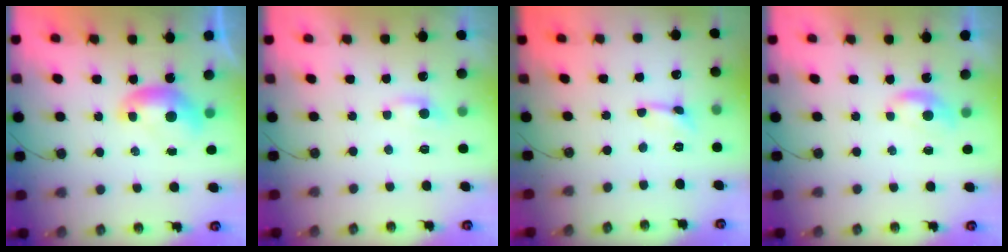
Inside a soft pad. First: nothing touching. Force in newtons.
{"total": 0.0}
{"total": 0.9, "press": 0.8, "slide": 0.4}
{"total": 0.9, "press": 0.8, "slide": 0.4}